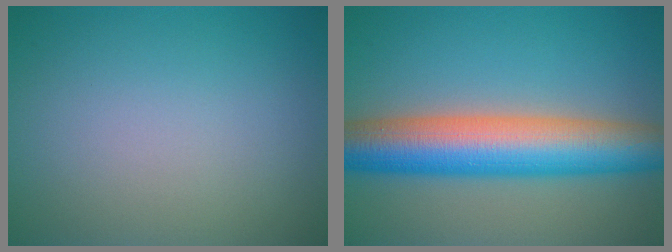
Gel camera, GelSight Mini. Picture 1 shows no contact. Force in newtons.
{"total": 10.3, "press": 10.3, "slide": 0.3}